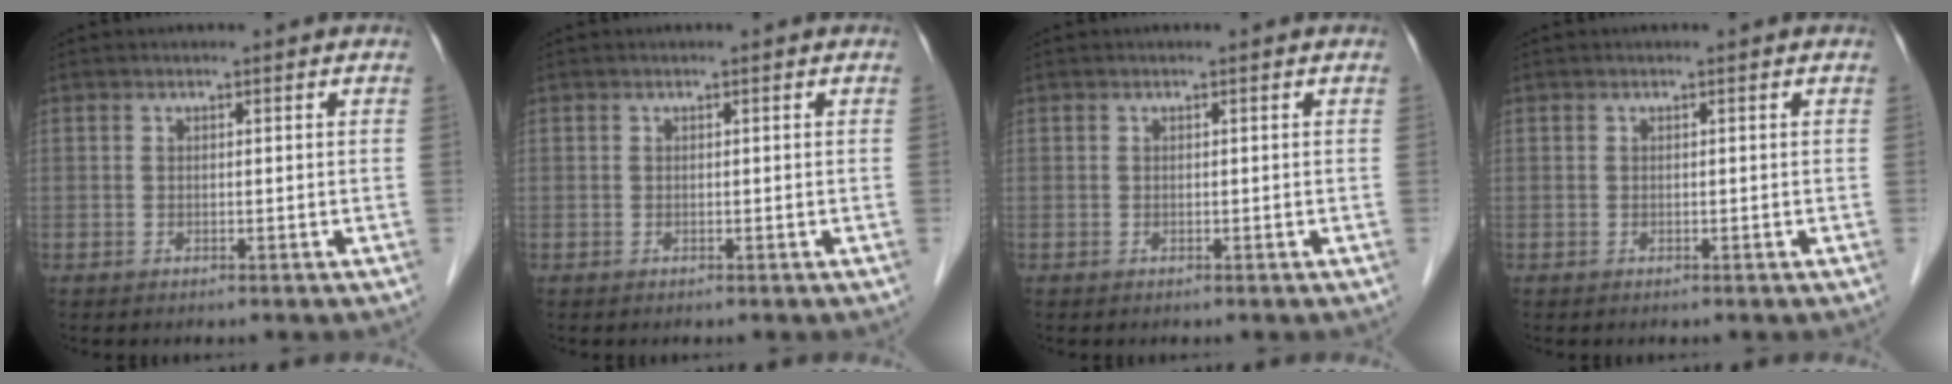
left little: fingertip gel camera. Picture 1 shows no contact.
{"total": 0.0}
{"total": 0.0}
{"total": 0.0}